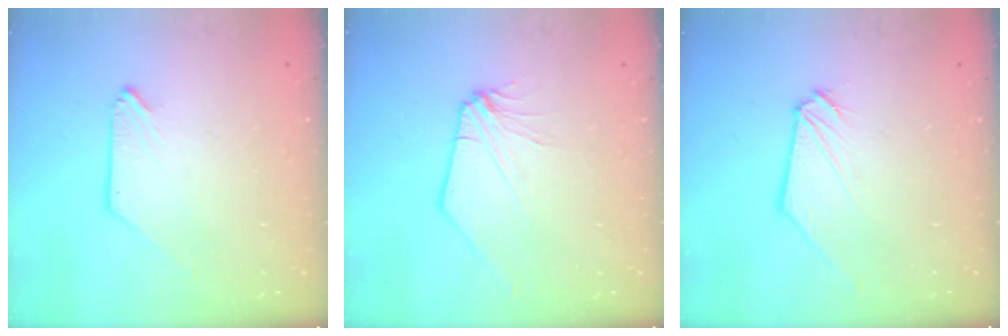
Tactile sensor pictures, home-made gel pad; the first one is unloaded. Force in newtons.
{"total": 0.0}
{"total": 0.7, "press": 0.7, "slide": 0.0}